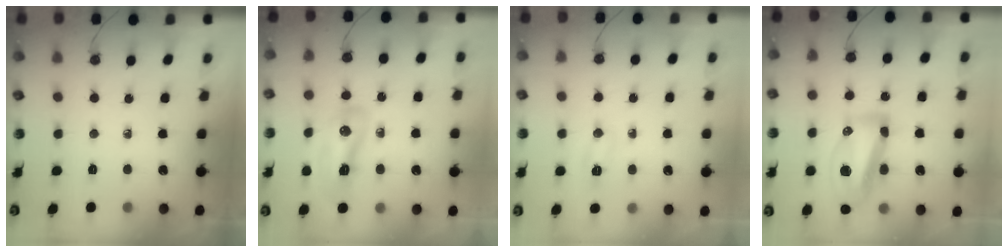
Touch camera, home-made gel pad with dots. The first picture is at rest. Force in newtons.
{"total": 14.7, "press": 12.3, "slide": 8.1}
{"total": 10.7, "press": 5.4, "slide": 9.2}
{"total": 14.8, "press": 14.5, "slide": 2.7}